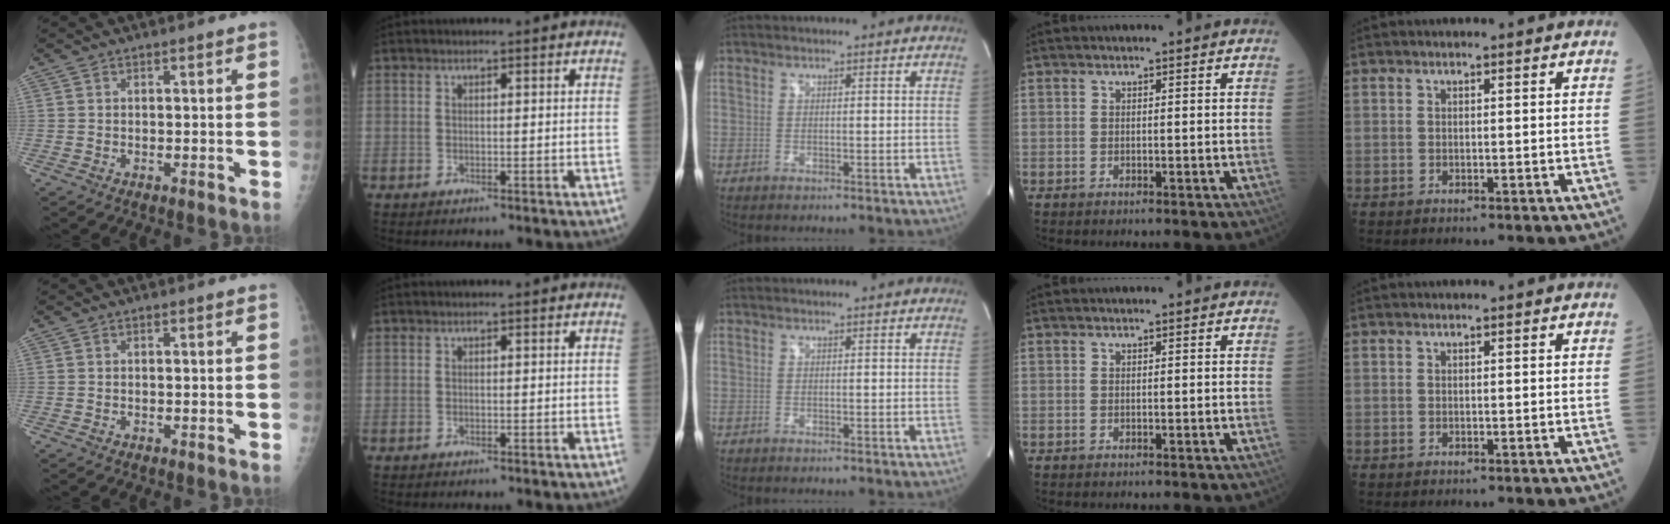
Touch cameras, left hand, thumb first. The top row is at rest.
{}